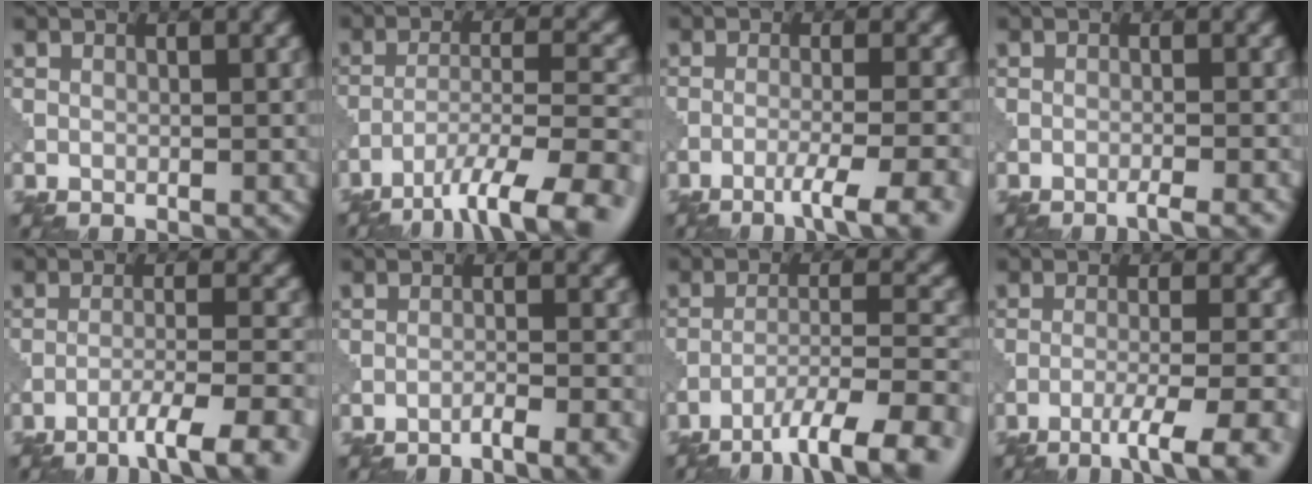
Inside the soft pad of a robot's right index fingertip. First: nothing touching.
{"total": 10.2, "force": [-7.0, 2.2, 7.0], "torque": [-0.115, -0.005, -0.104]}
{"total": 5.4, "force": [-3.2, 0.8, 4.3], "torque": [-0.061, 0.003, -0.056]}
{"total": 1.9, "force": [-1.2, 0.2, 1.4], "torque": [-0.010, 0.001, -0.031]}
{"total": 6.5, "force": [-4.2, 0.9, 5.0], "torque": [-0.069, 0.006, -0.067]}
{"total": 3.4, "force": [-2.5, 0.5, 2.3], "torque": [-0.027, 0.009, -0.051]}
{"total": 9.0, "force": [-6.0, 1.9, 6.4], "torque": [-0.099, 0.003, -0.090]}
{"total": 6.3, "force": [-3.7, 1.0, 5.0], "torque": [-0.069, 0.003, -0.063]}